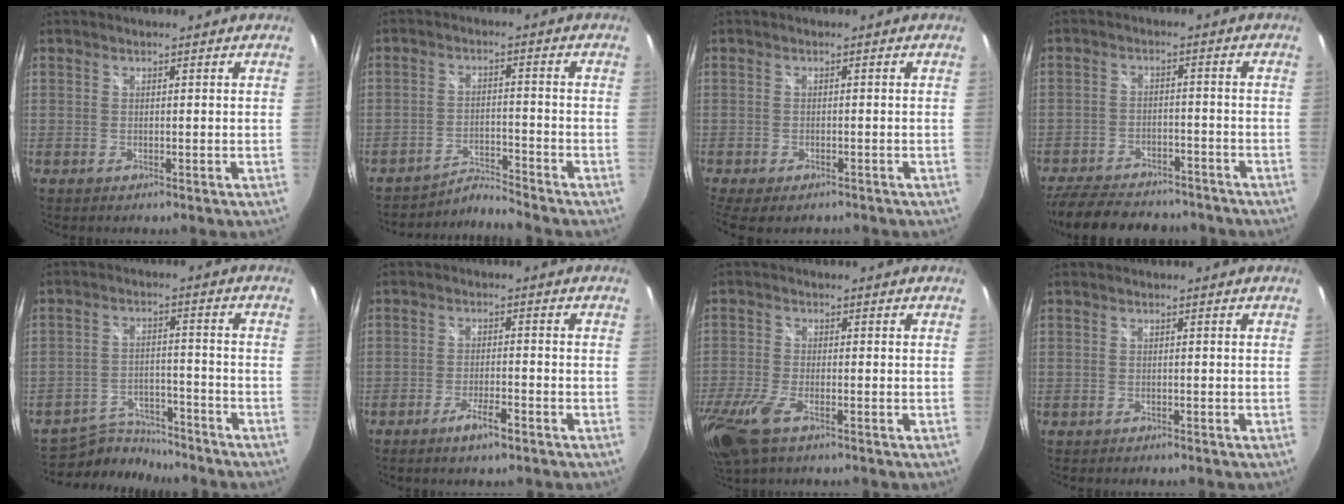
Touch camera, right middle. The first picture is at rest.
{"total": 3.4, "force": [-3.2, -0.9, -0.7], "torque": [0.002, 0.006, -0.057]}
{"total": 8.8, "force": [-6.7, 3.5, 4.6], "torque": [-0.109, -0.035, -0.108]}
{"total": 18.3, "force": [-15.0, 6.9, 7.9], "torque": [-0.174, -0.001, -0.214]}
{"total": 9.6, "force": [-9.1, 2.4, 1.9], "torque": [-0.053, 0.007, -0.146]}
{"total": 4.5, "force": [-3.0, 0.5, 3.3], "torque": [-0.074, -0.004, -0.053]}
{"total": 11.4, "force": [-6.8, 4.2, 8.0], "torque": [-0.195, -0.042, -0.133]}
{"total": 0.7, "force": [-0.7, 0.1, 0.2], "torque": [-0.005, -0.003, -0.010]}